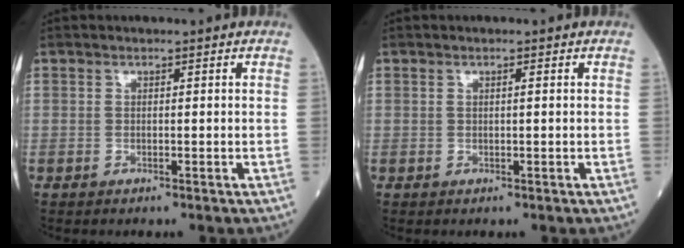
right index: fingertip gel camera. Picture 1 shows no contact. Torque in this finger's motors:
{"motor_torque": [-0.05, 0.05, -0.04, -0.01]}